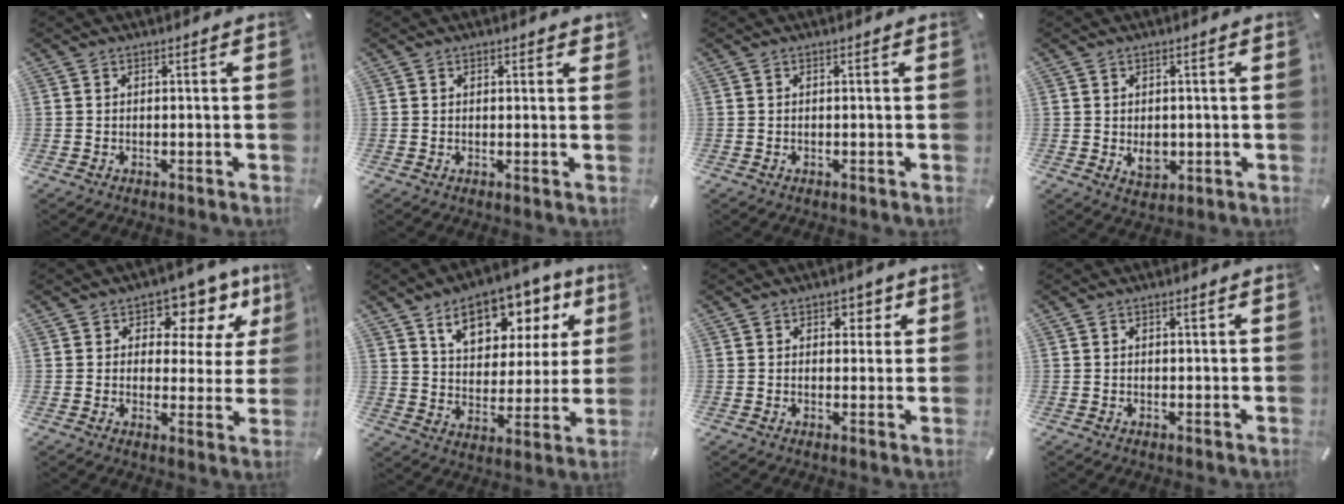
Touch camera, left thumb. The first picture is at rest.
{"total": 1.0, "force": [0.6, 0.6, 0.4], "torque": [0.000, -0.001, 0.009]}
{"total": 0.0}
{"total": 4.1, "force": [-0.2, 3.3, 2.4], "torque": [-0.032, -0.004, -0.005]}
{"total": 9.9, "force": [5.4, 6.5, 5.1], "torque": [-0.064, -0.036, 0.092]}
{"total": 15.4, "force": [9.3, 9.1, 8.2], "torque": [-0.132, -0.040, 0.160]}
{"total": 3.5, "force": [1.4, 2.9, 1.4], "torque": [0.004, -0.007, 0.014]}
{"total": 1.0, "force": [0.4, 0.6, 0.7], "torque": [-0.013, 0.003, 0.008]}